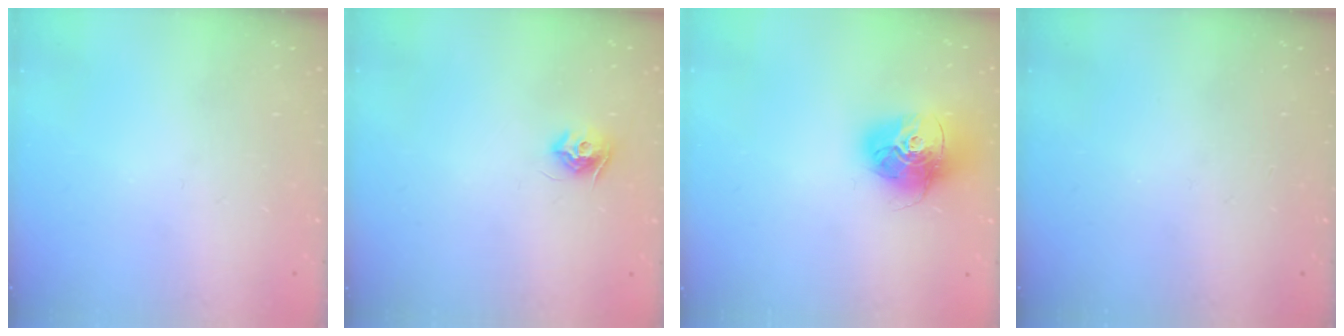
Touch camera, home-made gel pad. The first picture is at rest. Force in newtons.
{"total": 8.2, "press": 8.2, "slide": 0.1}
{"total": 15.3, "press": 15.2, "slide": 1.8}
{"total": 0.0}